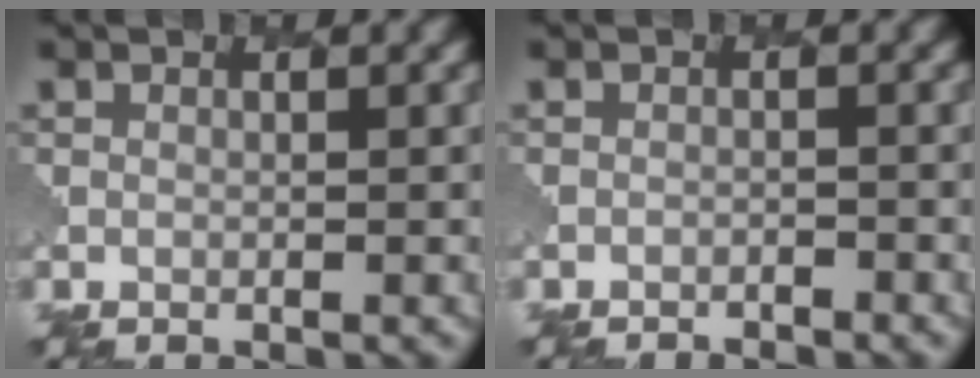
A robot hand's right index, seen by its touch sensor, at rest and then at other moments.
{"total": 1.5, "force": [-1.5, 0.0, 0.0], "torque": [0.005, 0.007, -0.024]}